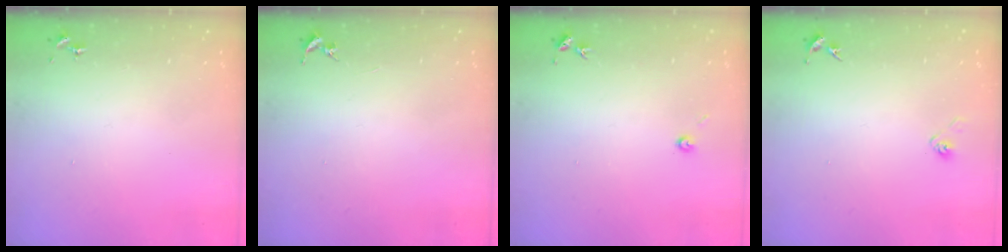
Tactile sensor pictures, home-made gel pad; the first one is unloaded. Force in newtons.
{"total": 0.0}
{"total": 3.0, "press": 3.0, "slide": 0.3}
{"total": 2.8, "press": 2.6, "slide": 1.1}